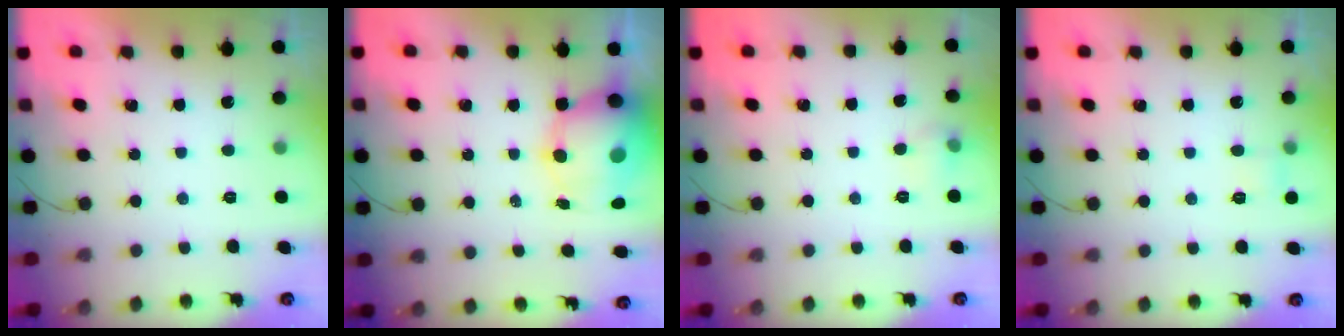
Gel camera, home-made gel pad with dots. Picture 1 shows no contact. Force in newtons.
{"total": 11.9, "press": 11.5, "slide": 3.0}
{"total": 4.6, "press": 4.3, "slide": 1.7}
{"total": 2.6, "press": 2.4, "slide": 1.0}